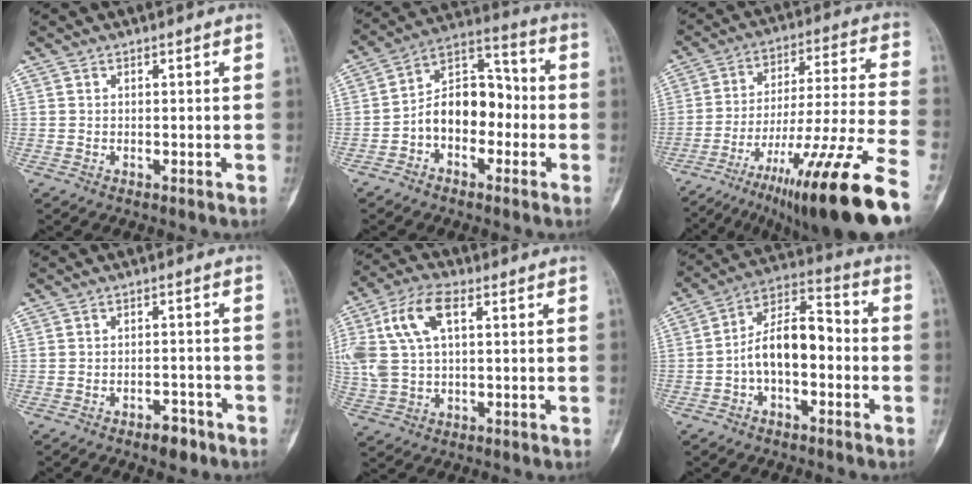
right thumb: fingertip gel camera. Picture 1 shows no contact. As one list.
[{"total": 12.5, "force": [-2.7, 8.4, 8.8], "torque": [-0.112, 0.052, -0.059]}, {"total": 26.7, "force": [-16.2, 2.4, 21.1], "torque": [-0.295, 0.052, -0.257]}, {"total": 3.8, "force": [-2.6, 1.7, 2.2], "torque": [-0.025, 0.017, -0.036]}, {"total": 13.0, "force": [3.5, 7.2, 10.2], "torque": [-0.226, 0.020, 0.069]}, {"total": 12.1, "force": [-2.2, 6.6, 9.9], "torque": [-0.155, 0.050, -0.050]}]